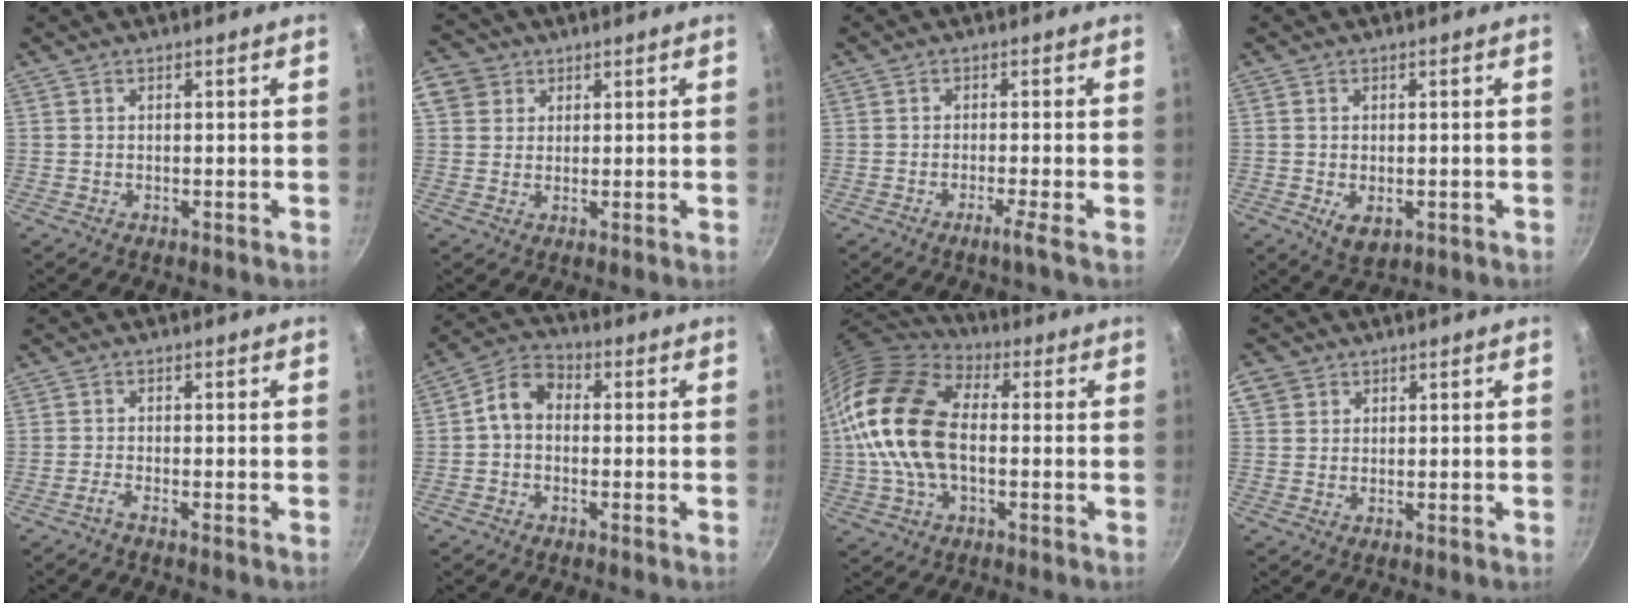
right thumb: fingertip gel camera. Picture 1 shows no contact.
{"total": 7.2, "force": [2.9, 6.2, 2.1], "torque": [-0.021, 0.007, 0.045]}
{"total": 2.3, "force": [-1.3, -0.6, 1.8], "torque": [-0.043, 0.005, -0.026]}
{"total": 4.4, "force": [-1.0, 2.8, 3.3], "torque": [-0.049, -0.011, -0.010]}
{"total": 1.2, "force": [-0.9, -0.2, 0.8], "torque": [-0.028, 0.003, -0.023]}
{"total": 6.4, "force": [-0.2, 4.8, 4.2], "torque": [-0.062, 0.022, -0.023]}
{"total": 19.7, "force": [0.3, 12.3, 15.4], "torque": [-0.291, 0.027, -0.005]}
{"total": 4.5, "force": [2.1, 3.7, 1.5], "torque": [-0.014, 0.002, 0.036]}